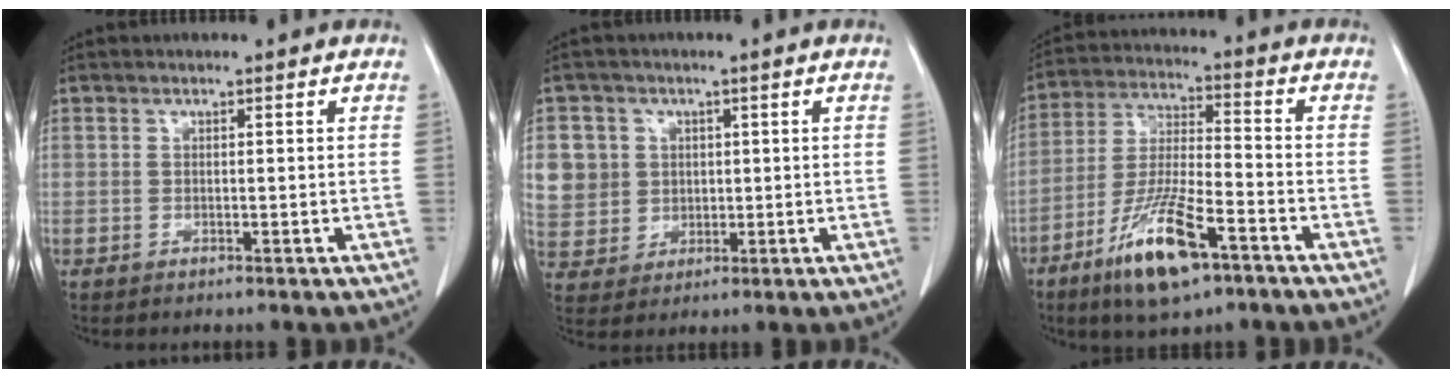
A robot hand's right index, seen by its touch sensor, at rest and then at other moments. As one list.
[{"total": 10.4, "force": [2.3, 9.9, 2.2], "torque": [-0.075, 0.032, 0.065]}, {"total": 13.3, "force": [-7.6, 2.8, 10.5], "torque": [-0.212, -0.020, -0.135]}]